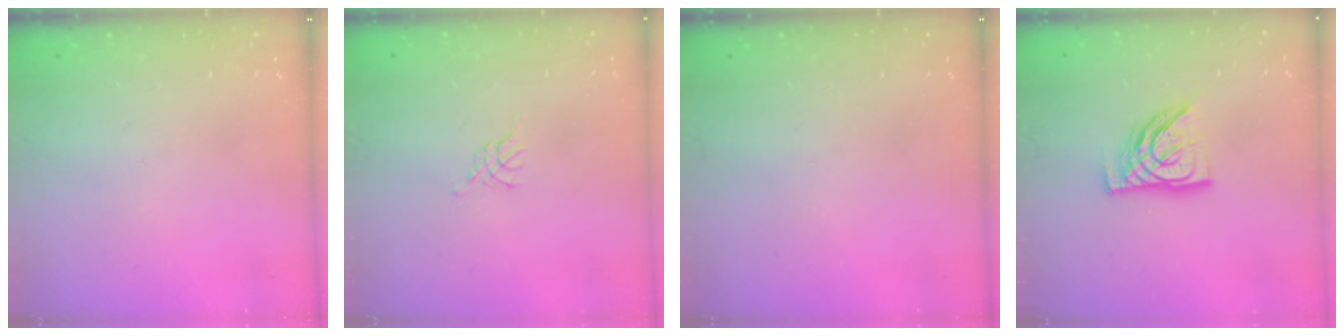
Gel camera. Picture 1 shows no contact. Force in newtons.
{"total": 2.3, "press": 2.2, "slide": 0.5}
{"total": 0.0}
{"total": 11.3, "press": 11.2, "slide": 1.4}